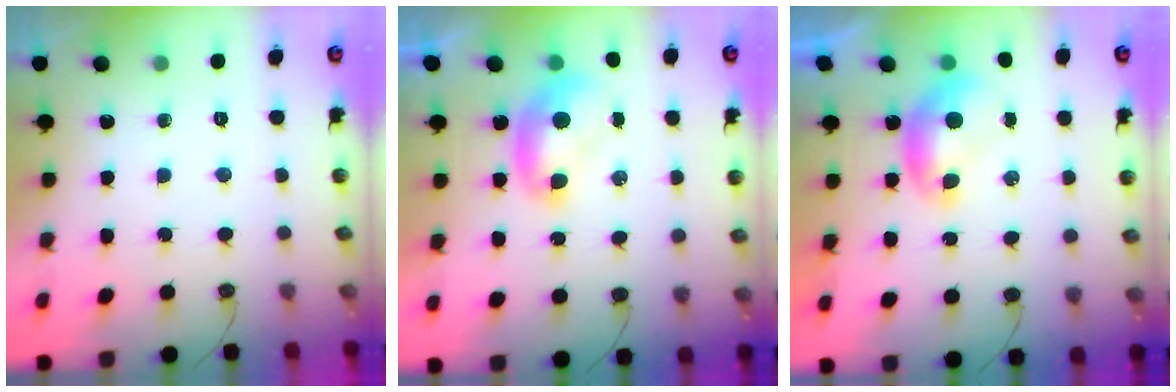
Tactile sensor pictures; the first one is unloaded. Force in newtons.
{"total": 1.1, "press": 1.1, "slide": 0.0}
{"total": 0.0}